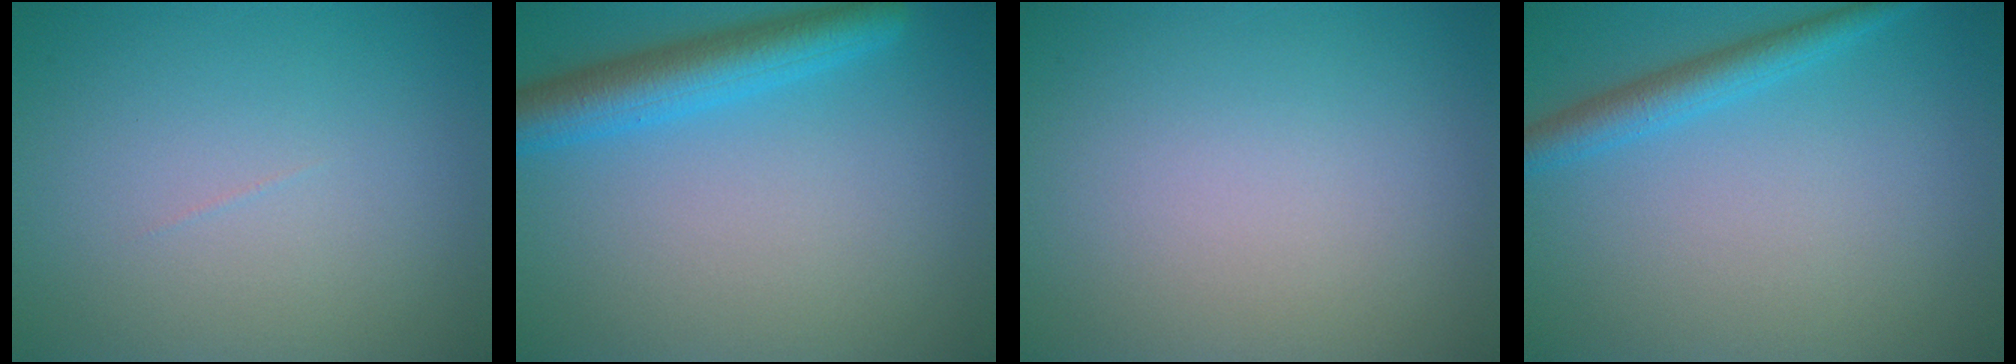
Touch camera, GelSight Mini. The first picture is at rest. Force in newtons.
{"total": 4.9, "press": 4.9, "slide": 0.3}
{"total": 0.0}
{"total": 2.7, "press": 2.7, "slide": 0.2}